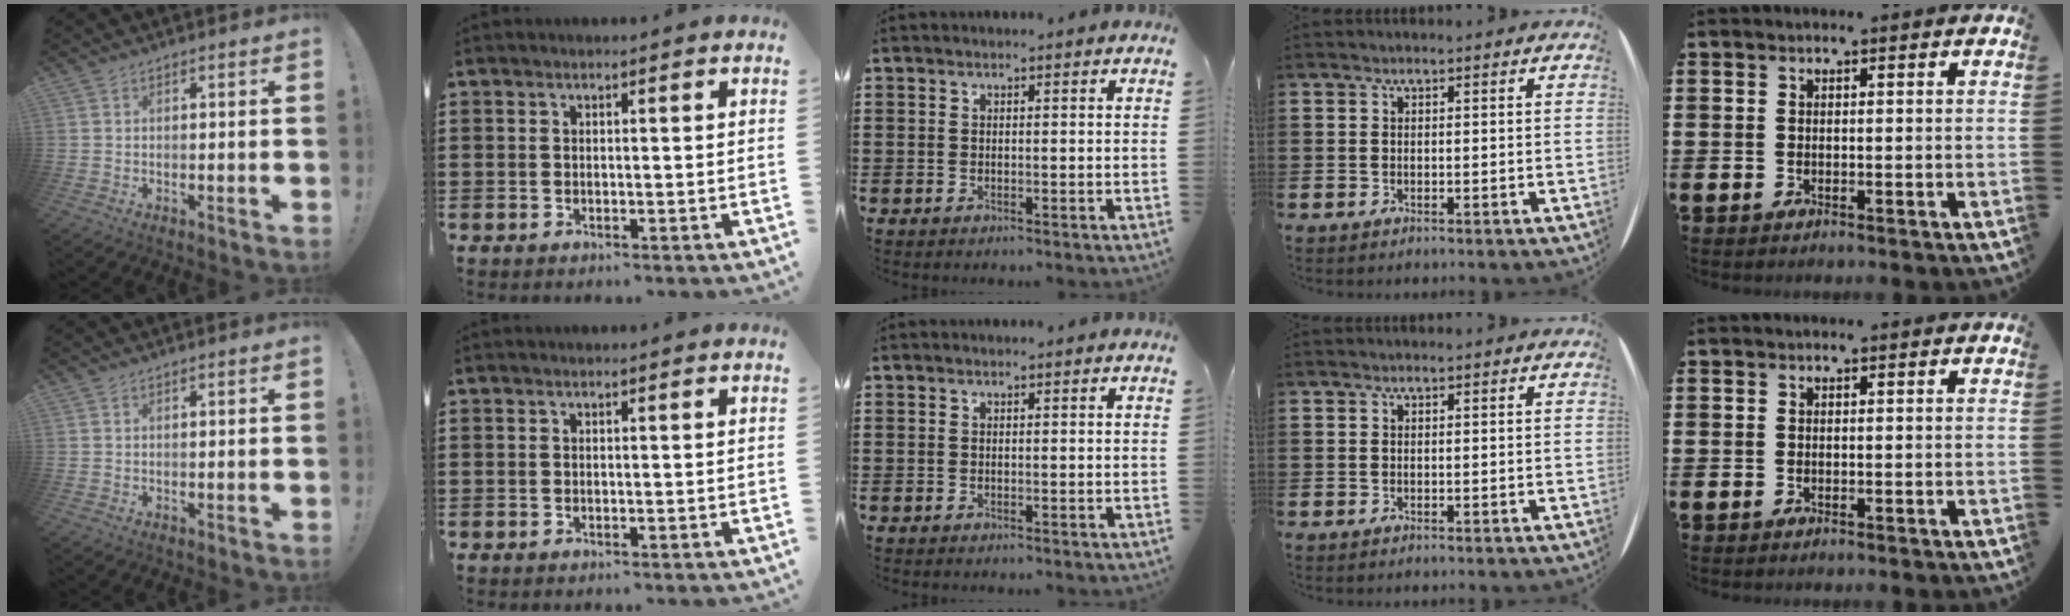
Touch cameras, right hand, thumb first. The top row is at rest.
{}